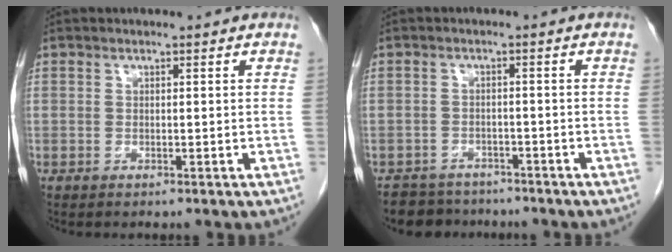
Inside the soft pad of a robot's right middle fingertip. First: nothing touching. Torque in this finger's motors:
{"motor_torque": [-0.02, 0.03, -0.04, -0.01]}